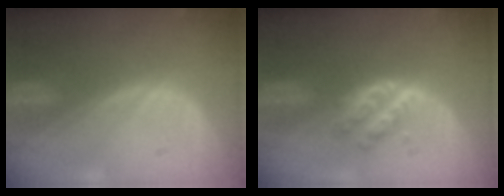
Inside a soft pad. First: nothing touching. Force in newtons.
{"total": 4.7, "press": 4.4, "slide": 1.7}